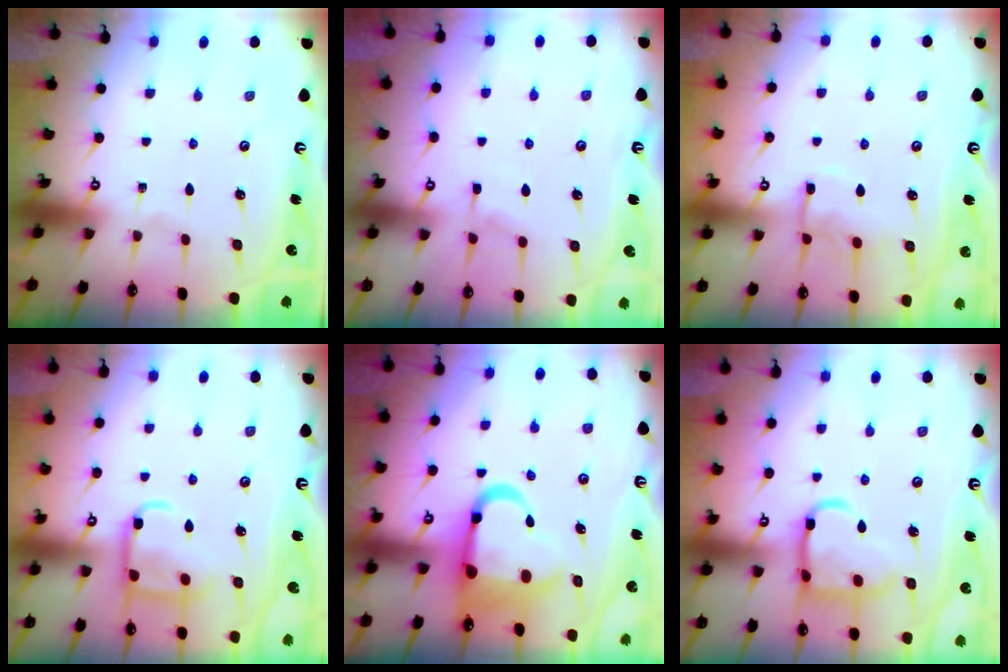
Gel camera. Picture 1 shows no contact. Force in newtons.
{"total": 4.4, "press": 4.4, "slide": 0.6}
{"total": 9.5, "press": 9.4, "slide": 1.0}
{"total": 11.6, "press": 11.6, "slide": 1.1}
{"total": 14.2, "press": 13.8, "slide": 3.2}
{"total": 15.5, "press": 15.4, "slide": 1.3}